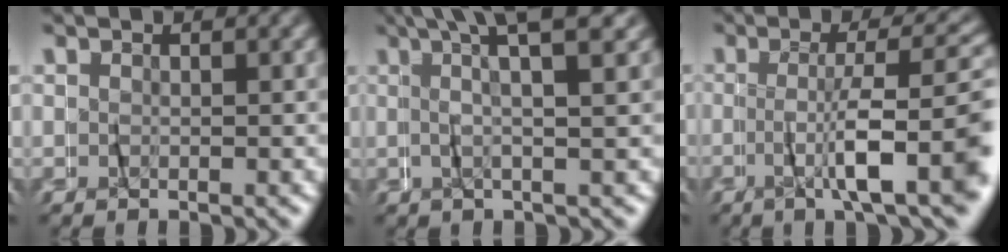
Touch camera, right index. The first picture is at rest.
{"total": 5.3, "force": [2.8, -0.1, 4.5], "torque": [-0.078, 0.020, 0.039]}
{"total": 7.2, "force": [-2.1, 0.5, 6.9], "torque": [-0.101, 0.000, -0.032]}